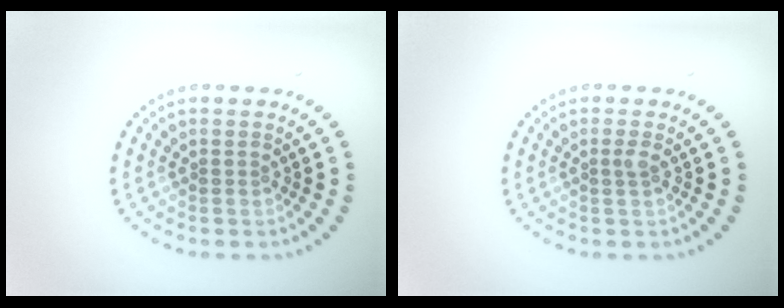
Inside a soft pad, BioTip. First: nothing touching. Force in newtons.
{"total": 0.8, "press": 0.5, "slide": 0.6}